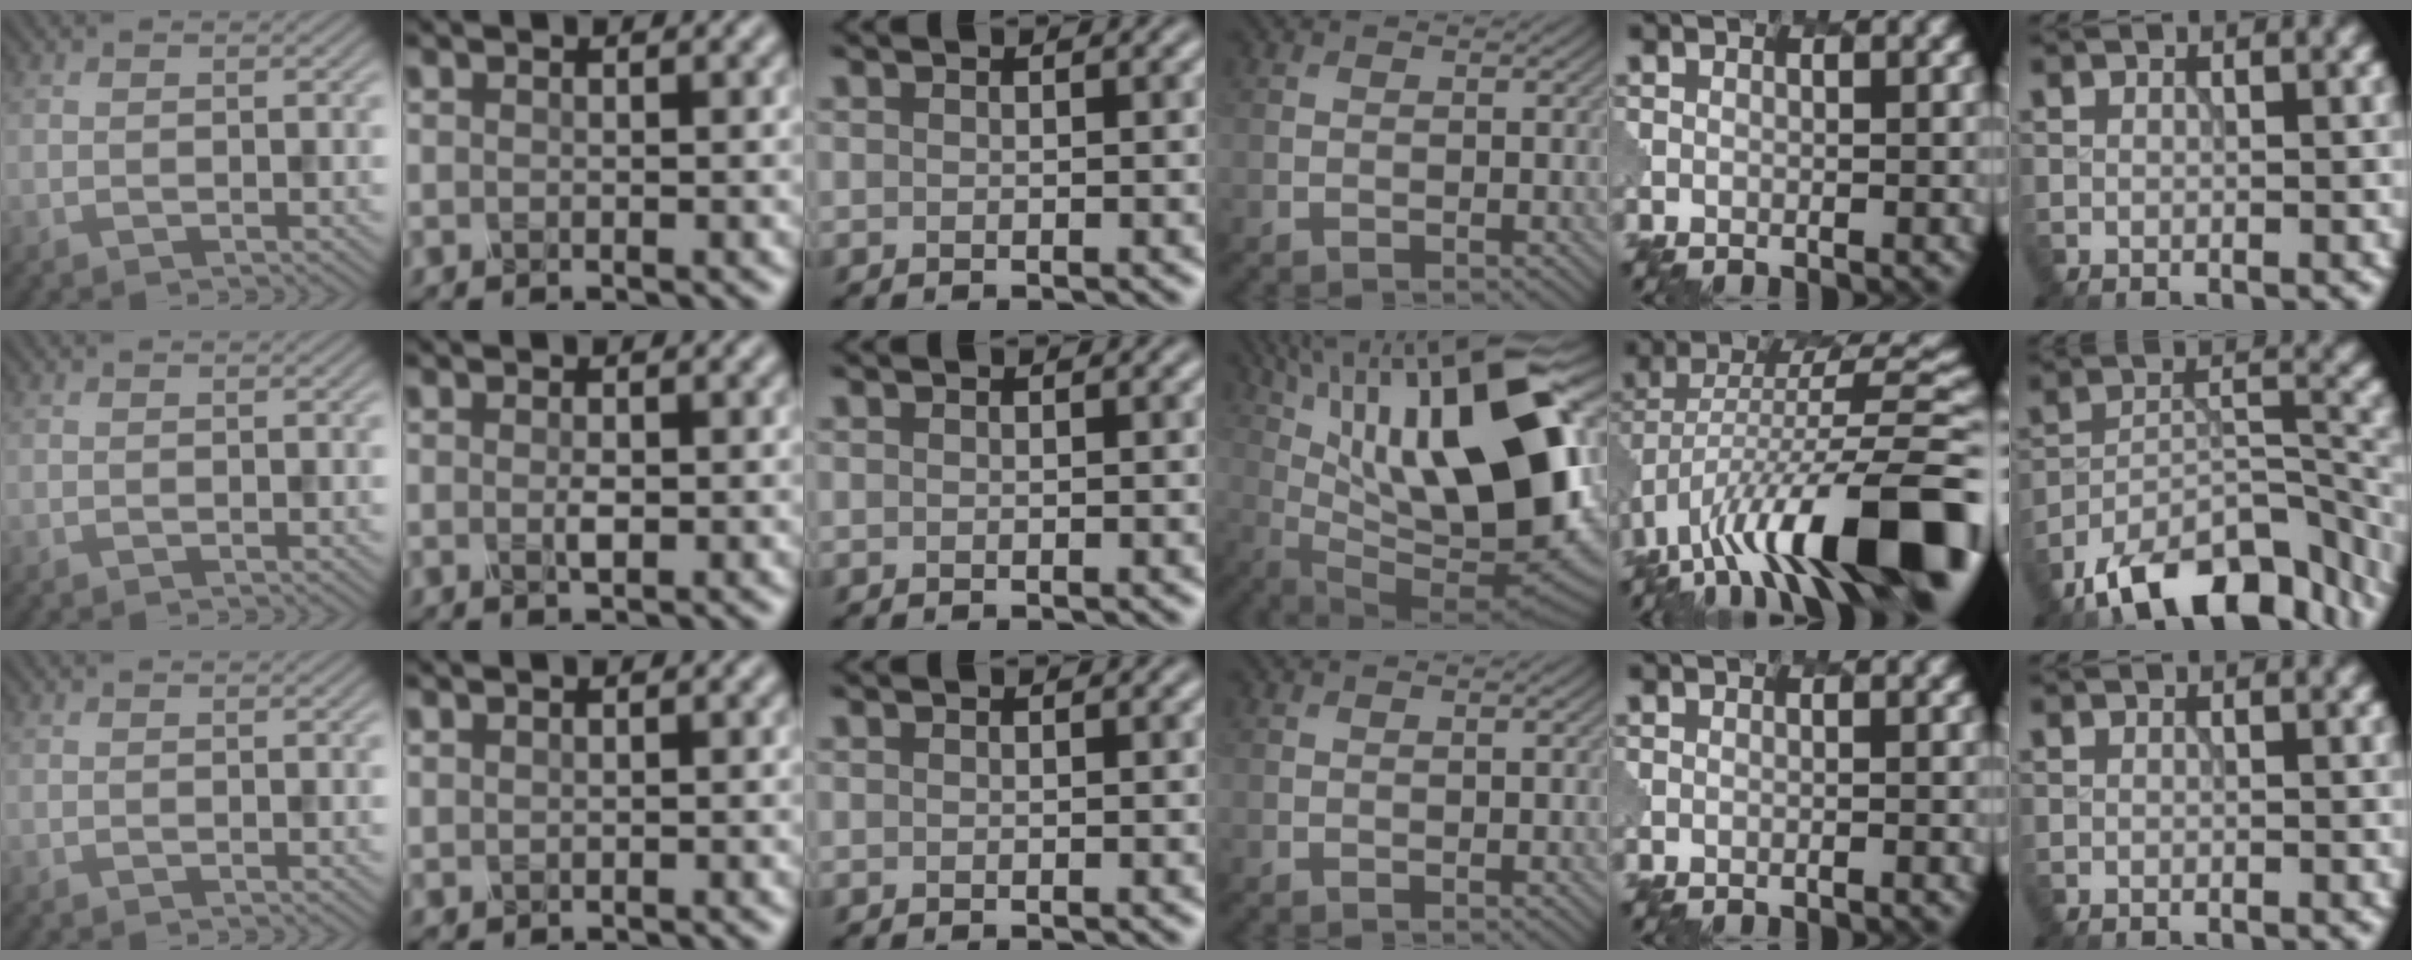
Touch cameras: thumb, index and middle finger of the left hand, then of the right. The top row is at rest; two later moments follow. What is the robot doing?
{"motion": "twist", "object": "rubiks cube"}